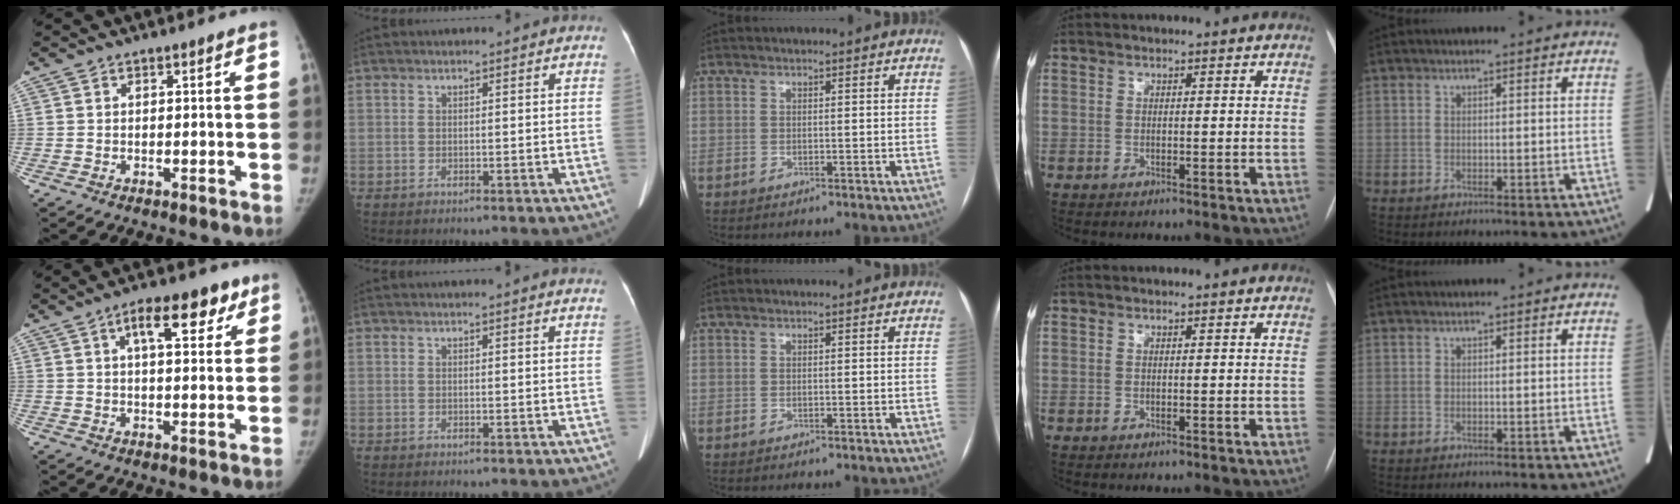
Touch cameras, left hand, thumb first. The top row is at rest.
{"thumb": {"total": 10.6, "force": [5.3, 4.5, 8.1], "torque": [-0.093, -0.008, 0.075]}, "index": {"total": 3.8, "force": [3.6, 0.2, 1.2], "torque": [-0.015, 0.009, 0.027]}}